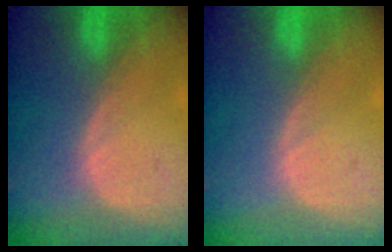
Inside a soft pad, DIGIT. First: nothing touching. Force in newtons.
{"total": 0.0}